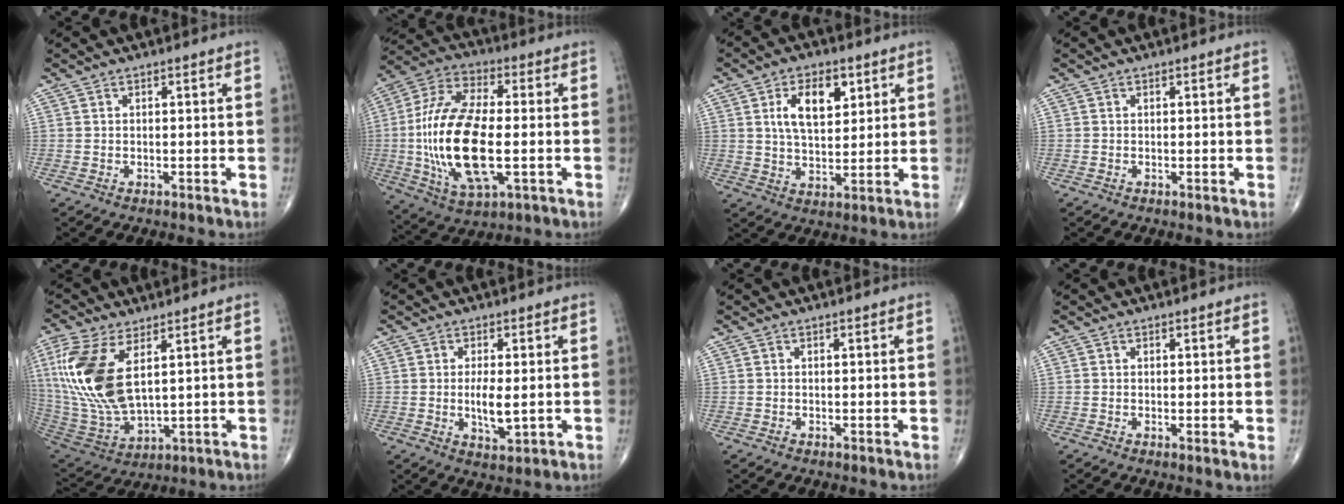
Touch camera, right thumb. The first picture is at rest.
{"total": 21.8, "force": [-2.2, 9.5, 19.5], "torque": [-0.405, 0.005, -0.035]}
{"total": 9.9, "force": [3.6, 5.4, 7.5], "torque": [-0.105, -0.013, 0.064]}
{"total": 0.0}
{"total": 18.6, "force": [5.5, 8.8, 15.4], "torque": [-0.347, -0.024, 0.117]}
{"total": 5.2, "force": [-0.2, 1.9, 4.9], "torque": [-0.089, -0.013, 0.000]}
{"total": 0.0}
{"total": 1.1, "force": [0.2, 0.2, 1.1], "torque": [-0.021, -0.005, 0.000]}